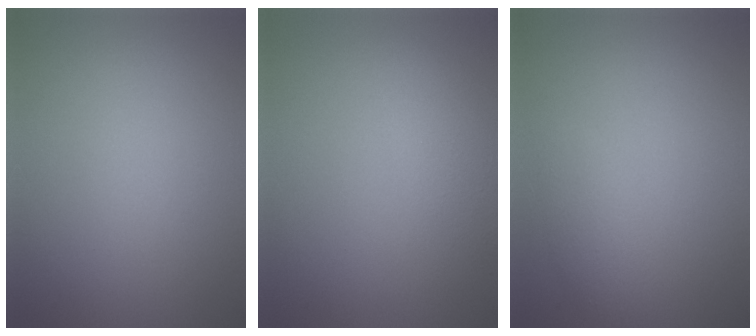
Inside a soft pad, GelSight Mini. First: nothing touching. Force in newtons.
{"total": 2.8, "press": 2.8, "slide": 0.1}
{"total": 1.7, "press": 1.7, "slide": 0.1}